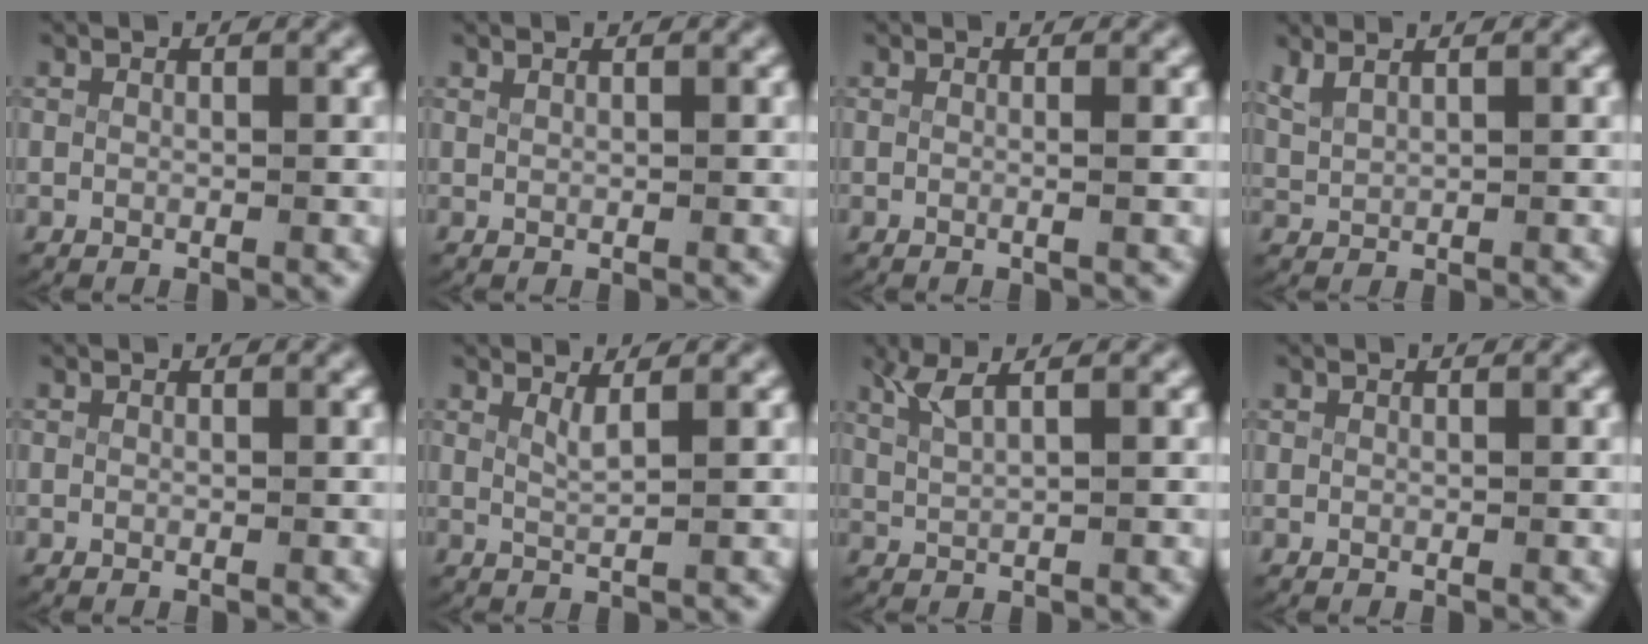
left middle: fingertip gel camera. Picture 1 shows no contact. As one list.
[{"total": 0.5, "force": [0.4, -0.2, 0.2], "torque": [-0.007, -0.003, 0.013]}, {"total": 0.8, "force": [0.0, -0.3, 0.7], "torque": [-0.014, -0.003, 0.000]}, {"total": 2.4, "force": [1.5, 1.2, 1.4], "torque": [-0.040, -0.001, 0.037]}, {"total": 0.0}, {"total": 1.7, "force": [1.2, -0.2, 1.1], "torque": [-0.028, -0.011, 0.028]}, {"total": 3.2, "force": [2.2, 0.7, 2.2], "torque": [-0.049, 0.005, 0.044]}, {"total": 0.0}]